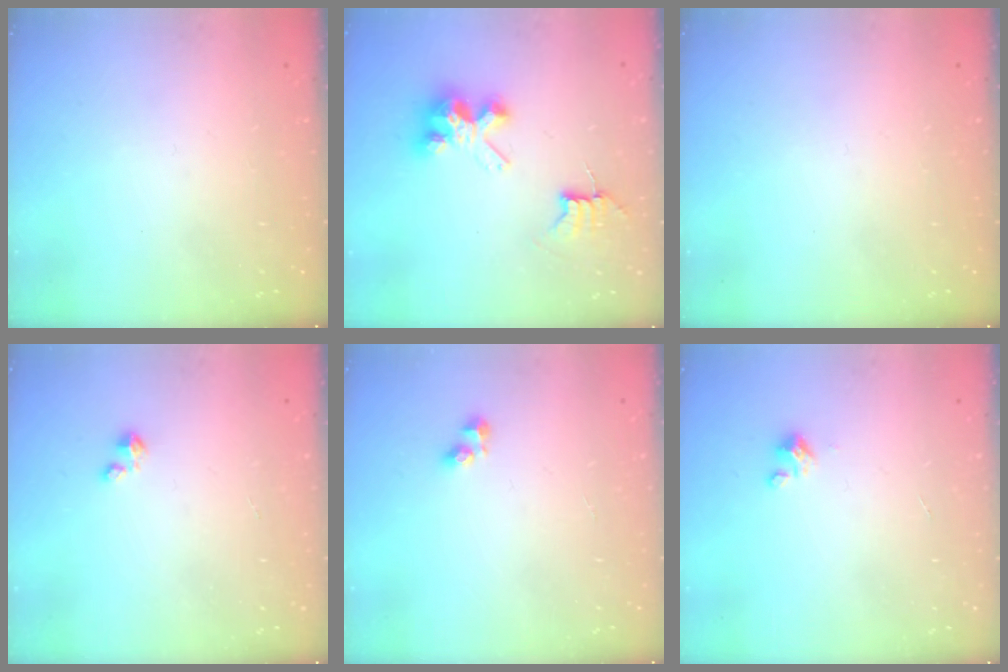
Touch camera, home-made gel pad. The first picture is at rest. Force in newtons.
{"total": 7.3, "press": 7.3, "slide": 0.6}
{"total": 0.0}
{"total": 1.4, "press": 1.4, "slide": 0.2}
{"total": 2.6, "press": 2.6, "slide": 0.2}
{"total": 2.0, "press": 2.0, "slide": 0.2}